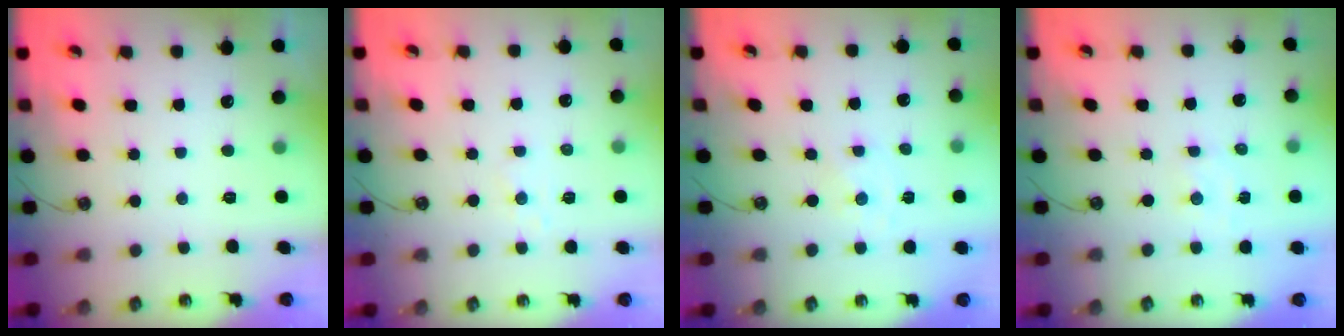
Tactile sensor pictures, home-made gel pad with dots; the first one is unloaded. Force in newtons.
{"total": 5.0, "press": 4.9, "slide": 0.6}
{"total": 0.0}
{"total": 2.0, "press": 1.9, "slide": 0.3}